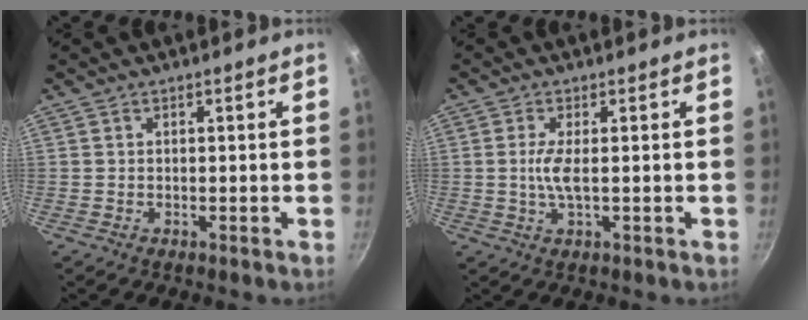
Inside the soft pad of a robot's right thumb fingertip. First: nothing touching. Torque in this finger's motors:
{"motor_torque": [1.11, 0.53, 0.60, -0.42, 0.23]}